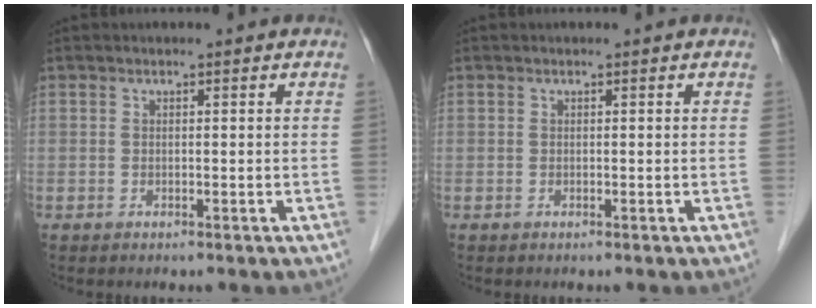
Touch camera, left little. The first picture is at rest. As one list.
[{"total": 0.0}]